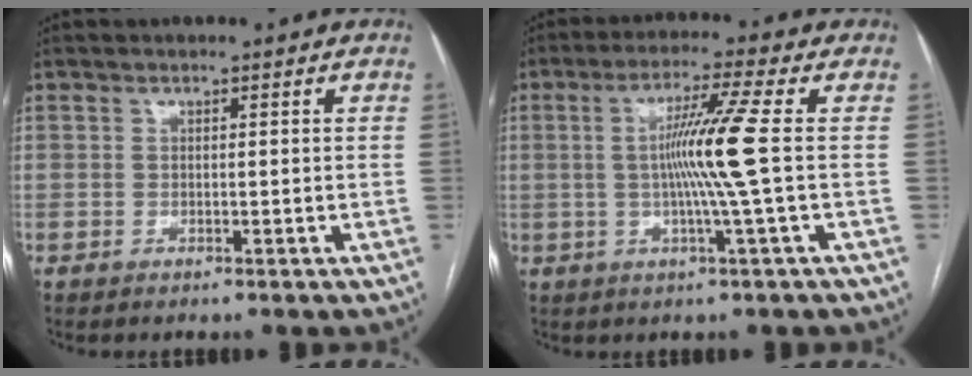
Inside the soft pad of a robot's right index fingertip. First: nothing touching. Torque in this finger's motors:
{"motor_torque": [0.82, -0.14, 0.55, 0.16]}